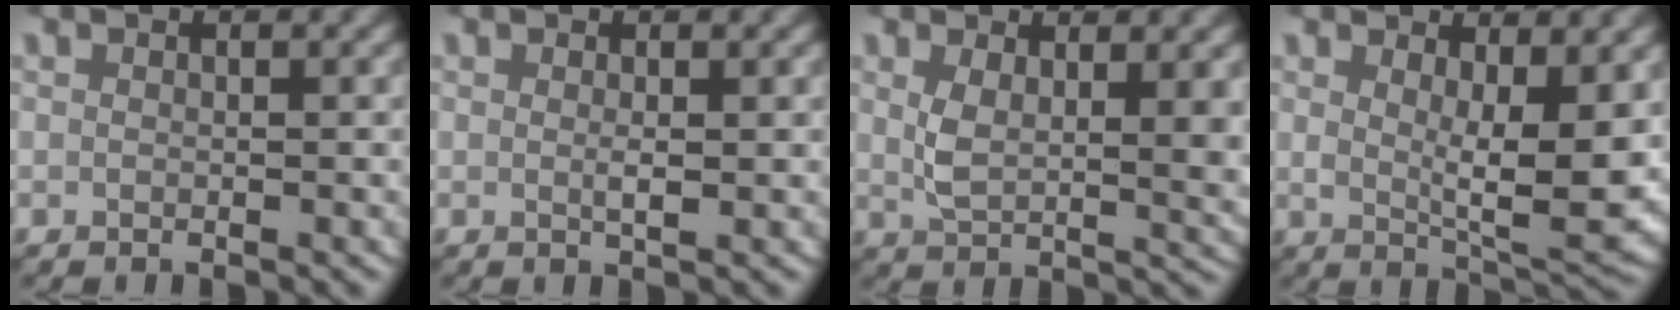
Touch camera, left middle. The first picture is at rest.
{"total": 1.0, "force": [0.2, 0.0, 0.9], "torque": [-0.018, -0.006, 0.006]}
{"total": 4.2, "force": [1.4, 1.5, 3.7], "torque": [-0.062, -0.014, 0.030]}
{"total": 5.3, "force": [1.6, 1.3, 4.9], "torque": [-0.076, -0.021, 0.029]}